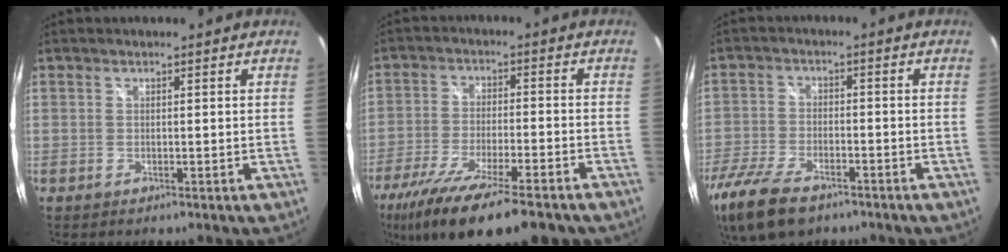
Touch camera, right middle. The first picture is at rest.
{"total": 19.0, "force": [-14.2, 3.6, 12.0], "torque": [-0.236, -0.060, -0.234]}
{"total": 14.1, "force": [-9.5, 6.5, 8.1], "torque": [-0.205, -0.040, -0.176]}